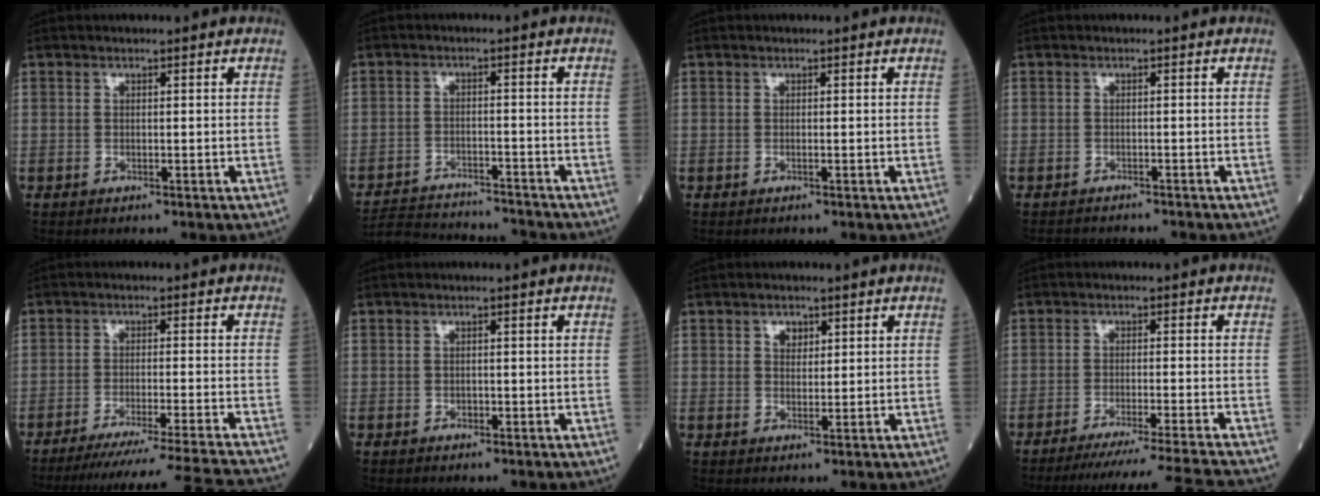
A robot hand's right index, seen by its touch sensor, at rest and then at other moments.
{"total": 12.6, "force": [-12.2, 1.2, 2.7], "torque": [-0.049, 0.008, -0.182]}
{"total": 0.0}
{"total": 5.0, "force": [-4.8, 0.9, 1.1], "torque": [-0.010, -0.007, -0.066]}
{"total": 18.6, "force": [-17.2, -3.1, 6.1], "torque": [-0.068, -0.051, -0.242]}
{"total": 0.8, "force": [-0.3, 0.6, 0.4], "torque": [-0.010, 0.001, -0.001]}
{"total": 2.0, "force": [1.0, 1.4, 1.1], "torque": [-0.017, 0.003, 0.016]}
{"total": 15.6, "force": [-14.5, -2.9, 5.0], "torque": [-0.062, -0.044, -0.208]}